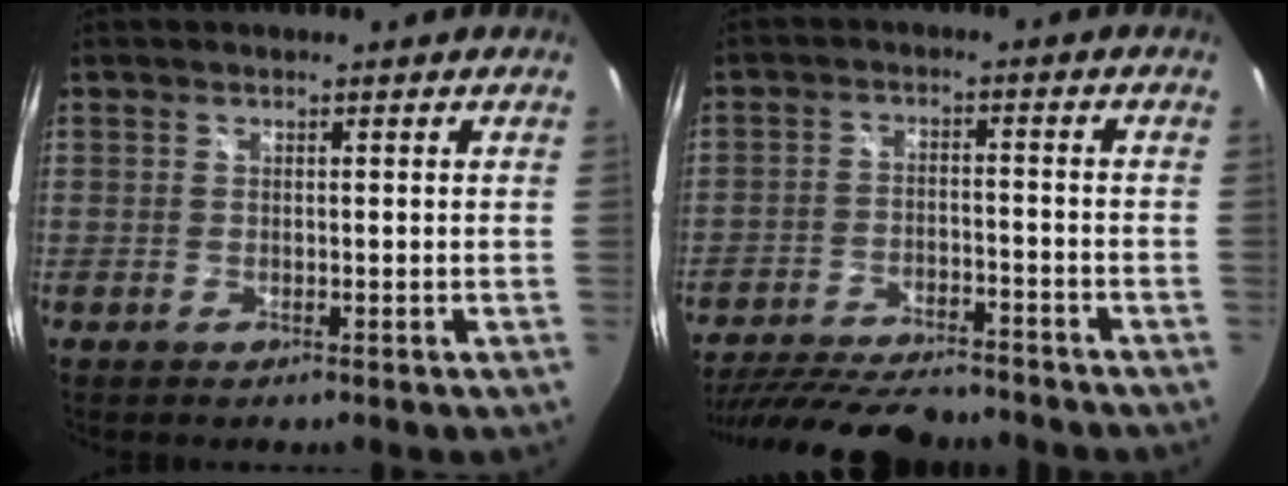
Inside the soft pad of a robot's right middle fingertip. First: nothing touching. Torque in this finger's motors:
{"motor_torque": [0.09, -0.69, 0.39, 0.04]}